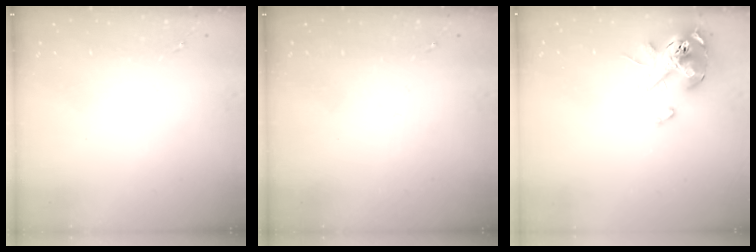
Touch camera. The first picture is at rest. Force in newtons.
{"total": 0.0}
{"total": 13.4, "press": 13.3, "slide": 1.4}